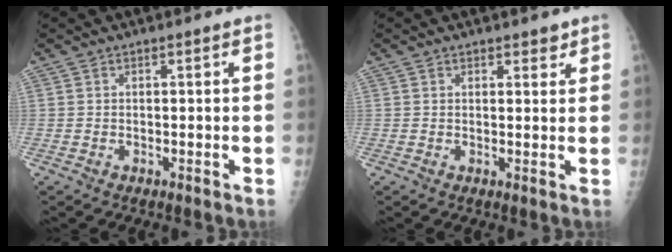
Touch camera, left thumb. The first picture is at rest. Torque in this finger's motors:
{"motor_torque": [0.21, 0.32, -0.53, -0.17, 0.03]}